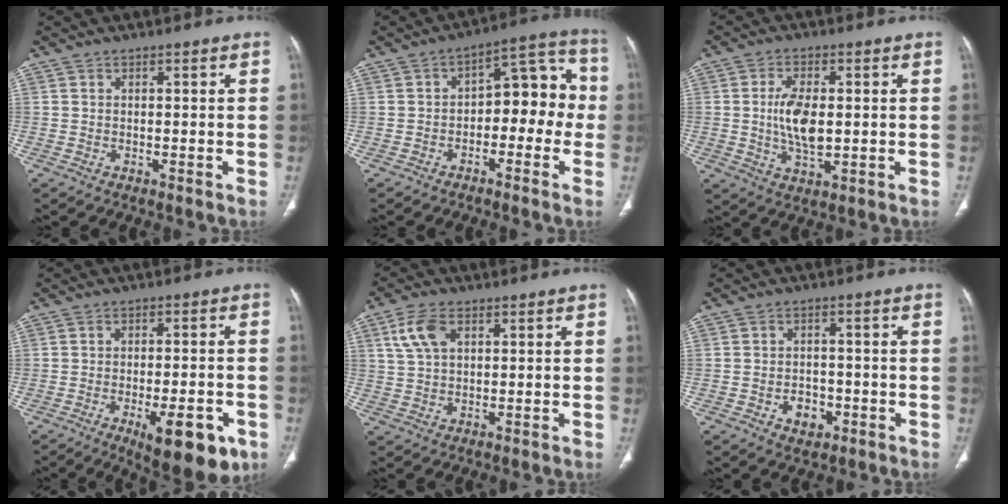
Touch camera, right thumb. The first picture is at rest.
{"total": 11.8, "force": [-2.0, 7.1, 9.2], "torque": [-0.075, 0.056, -0.038]}
{"total": 8.2, "force": [0.2, 4.0, 7.2], "torque": [-0.138, -0.006, 0.005]}
{"total": 13.2, "force": [-5.9, 4.8, 10.8], "torque": [-0.130, 0.010, -0.073]}
{"total": 6.7, "force": [2.7, 3.9, 4.7], "torque": [-0.095, 0.002, 0.056]}
{"total": 4.7, "force": [-1.8, 3.5, 2.6], "torque": [-0.022, 0.013, -0.022]}